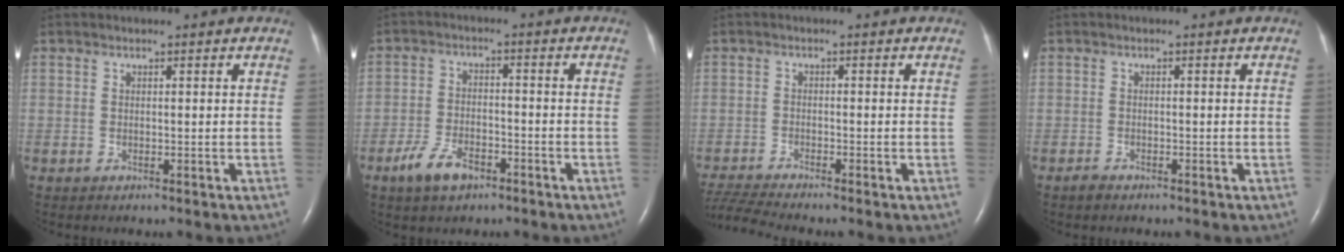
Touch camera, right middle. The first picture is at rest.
{"total": 6.0, "force": [-3.9, 2.8, 3.7], "torque": [-0.082, -0.001, -0.068]}
{"total": 5.4, "force": [-5.0, -1.4, 1.3], "torque": [-0.032, -0.014, -0.098]}
{"total": 1.5, "force": [-1.4, 0.6, 0.2], "torque": [-0.007, 0.000, -0.025]}